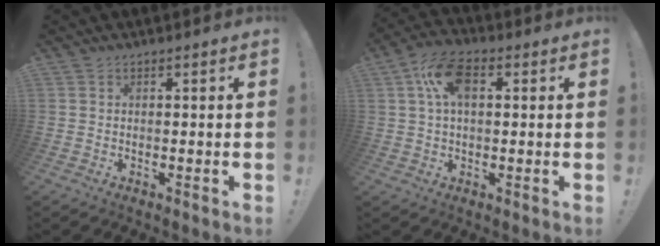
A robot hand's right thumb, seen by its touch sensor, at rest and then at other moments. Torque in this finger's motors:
{"motor_torque": [0.93, 0.92, 0.07, 0.07, 0.06]}